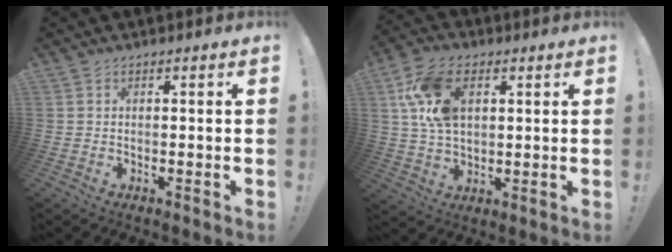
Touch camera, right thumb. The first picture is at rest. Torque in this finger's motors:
{"motor_torque": [1.56, 2.05, 0.68, 0.25, 0.09]}